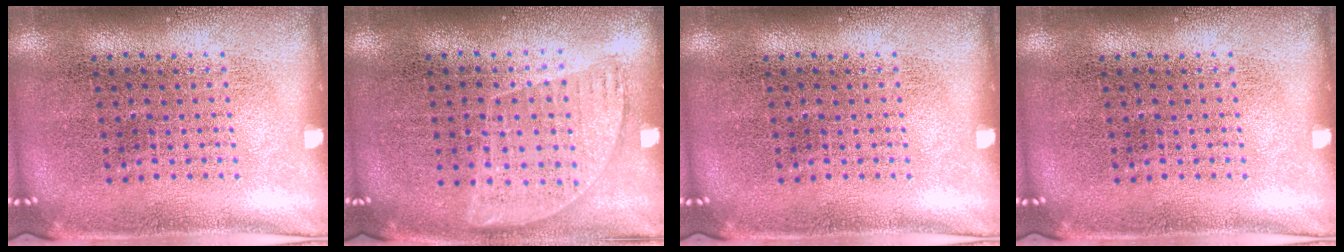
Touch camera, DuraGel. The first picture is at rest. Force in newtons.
{"total": 0.9, "press": 0.8, "slide": 0.4}
{"total": 0.0}
{"total": 0.0}